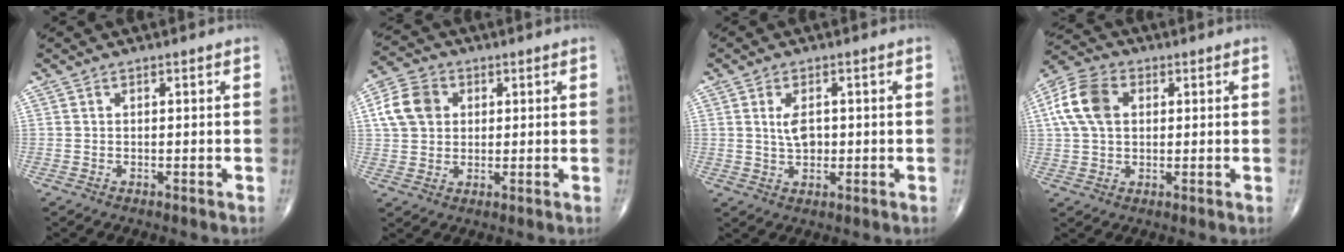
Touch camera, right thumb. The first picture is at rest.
{"total": 8.4, "force": [1.9, 6.7, 4.6], "torque": [-0.074, 0.005, 0.030]}
{"total": 4.0, "force": [0.6, 2.4, 3.2], "torque": [-0.049, -0.003, 0.012]}
{"total": 10.2, "force": [2.1, 7.0, 7.1], "torque": [-0.140, 0.017, 0.033]}